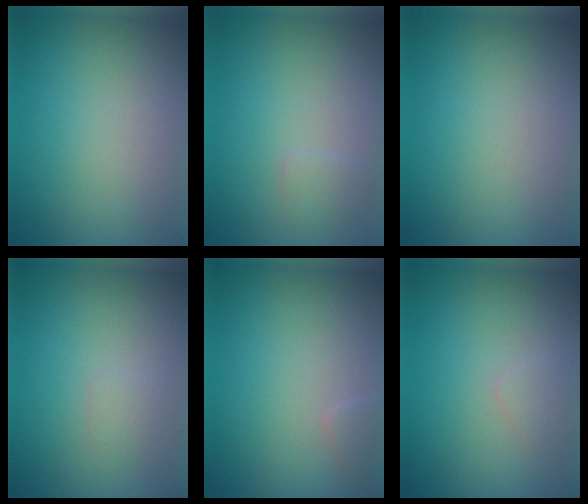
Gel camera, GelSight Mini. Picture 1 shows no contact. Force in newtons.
{"total": 1.0, "press": 1.0, "slide": 0.0}
{"total": 0.0}
{"total": 0.9, "press": 0.9, "slide": 0.0}
{"total": 0.9, "press": 0.9, "slide": 0.1}
{"total": 0.8, "press": 0.8, "slide": 0.0}